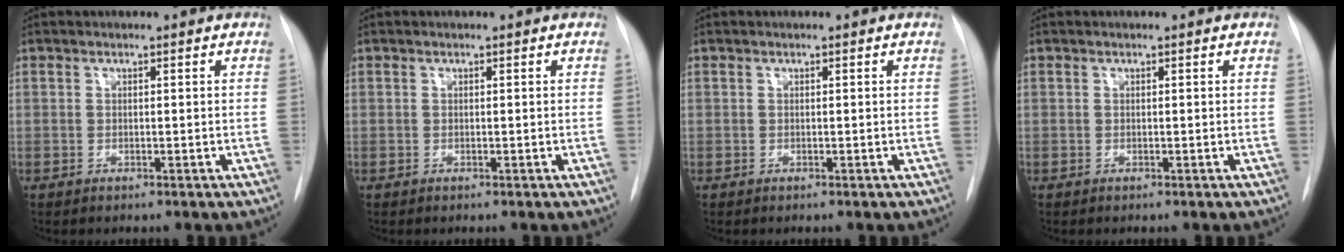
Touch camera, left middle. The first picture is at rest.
{"total": 0.0}
{"total": 0.0}
{"total": 0.0}